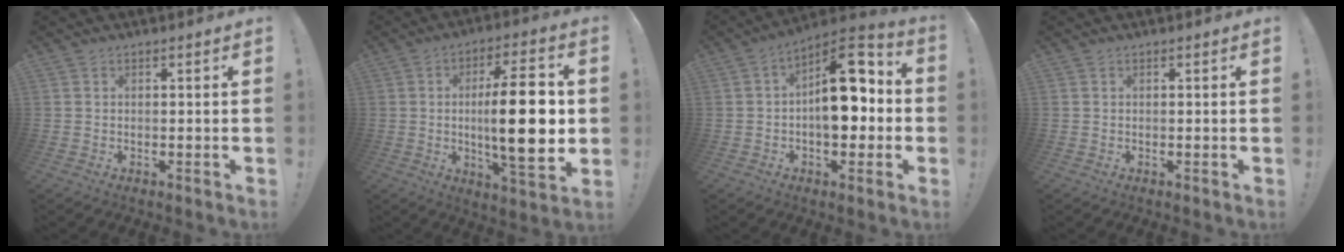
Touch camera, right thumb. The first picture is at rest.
{"total": 20.0, "force": [0.2, 5.4, 19.2], "torque": [-0.311, -0.007, -0.005]}
{"total": 17.5, "force": [0.9, 10.0, 14.3], "torque": [-0.178, 0.011, 0.018]}
{"total": 0.0}